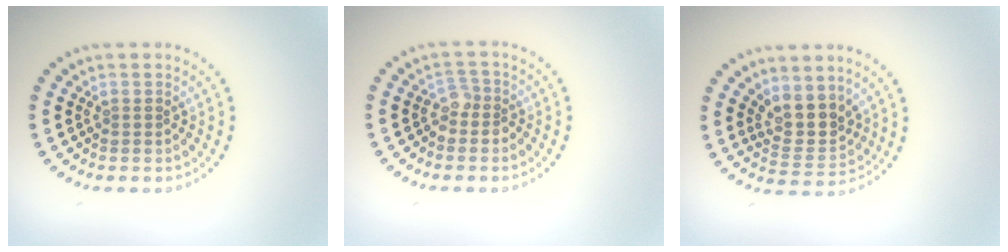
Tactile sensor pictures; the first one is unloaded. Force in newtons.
{"total": 1.7, "press": 1.4, "slide": 1.0}
{"total": 3.5, "press": 3.0, "slide": 1.8}